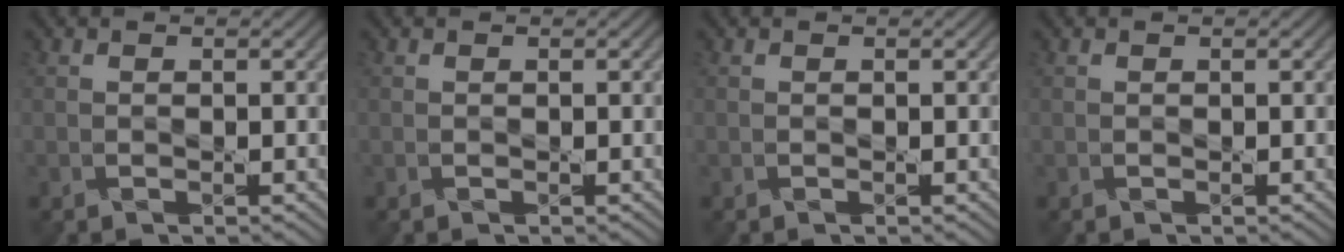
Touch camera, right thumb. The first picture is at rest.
{"total": 0.0}
{"total": 0.0}
{"total": 0.0}